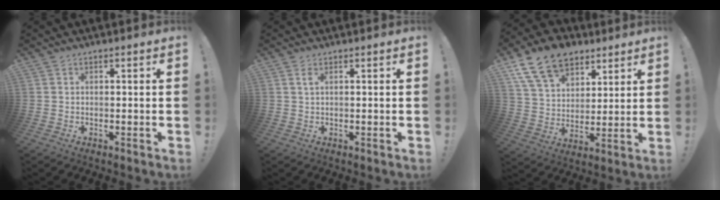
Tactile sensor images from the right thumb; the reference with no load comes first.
{"total": 1.8, "force": [0.7, 0.3, 1.6], "torque": [-0.025, -0.002, 0.010]}
{"total": 17.0, "force": [10.0, 11.2, 7.9], "torque": [-0.135, -0.053, 0.189]}